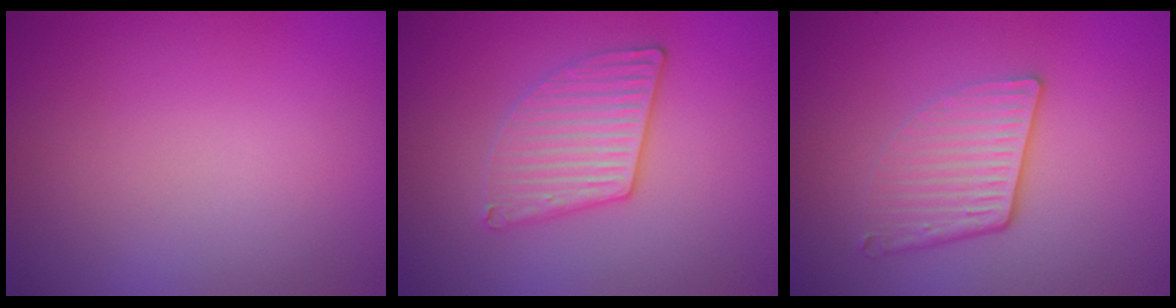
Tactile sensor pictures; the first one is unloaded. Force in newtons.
{"total": 3.3, "press": 3.1, "slide": 1.0}
{"total": 3.7, "press": 2.6, "slide": 2.6}